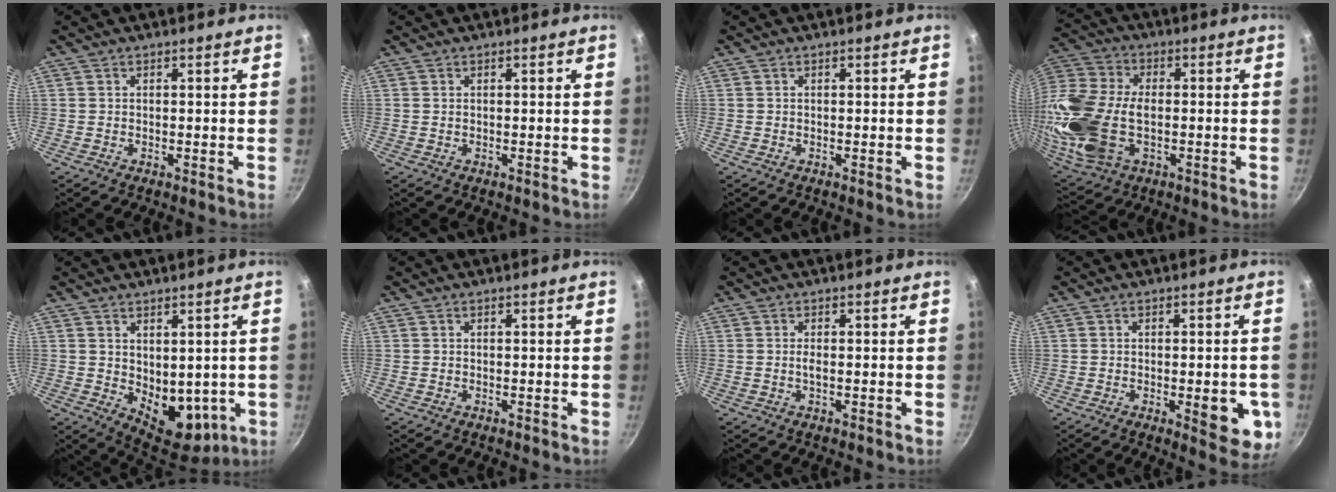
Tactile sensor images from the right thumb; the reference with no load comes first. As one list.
[{"total": 0.0}, {"total": 0.0}, {"total": 21.8, "force": [-2.4, 13.8, 16.7], "torque": [-0.371, 0.018, -0.042]}, {"total": 10.9, "force": [0.4, 7.4, 8.0], "torque": [-0.083, -0.032, 0.030]}, {"total": 0.0}, {"total": 1.2, "force": [-0.1, 0.4, 1.1], "torque": [-0.024, 0.000, -0.003]}, {"total": 9.2, "force": [-2.2, 3.5, 8.2], "torque": [-0.078, 0.000, -0.023]}]